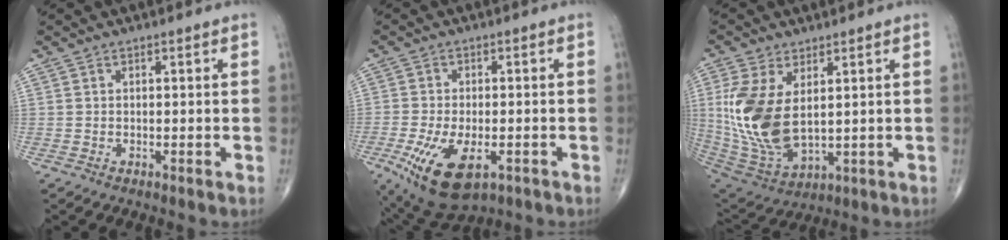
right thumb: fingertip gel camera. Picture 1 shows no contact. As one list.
[{"total": 12.8, "force": [-5.2, 6.2, 9.9], "torque": [-0.189, -0.004, -0.076]}, {"total": 15.7, "force": [2.6, 8.6, 12.9], "torque": [-0.275, -0.017, 0.070]}]